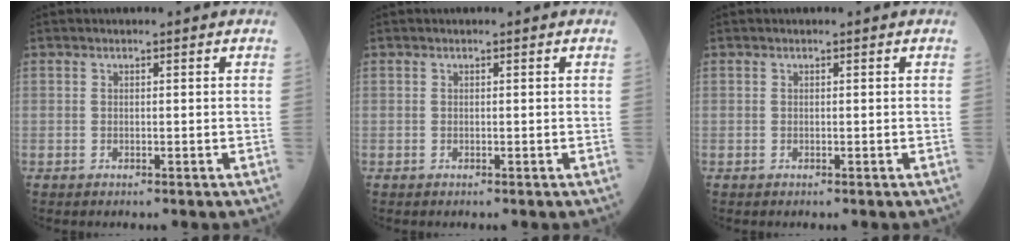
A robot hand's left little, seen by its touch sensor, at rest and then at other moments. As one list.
[{"total": 0.0}, {"total": 0.0}]